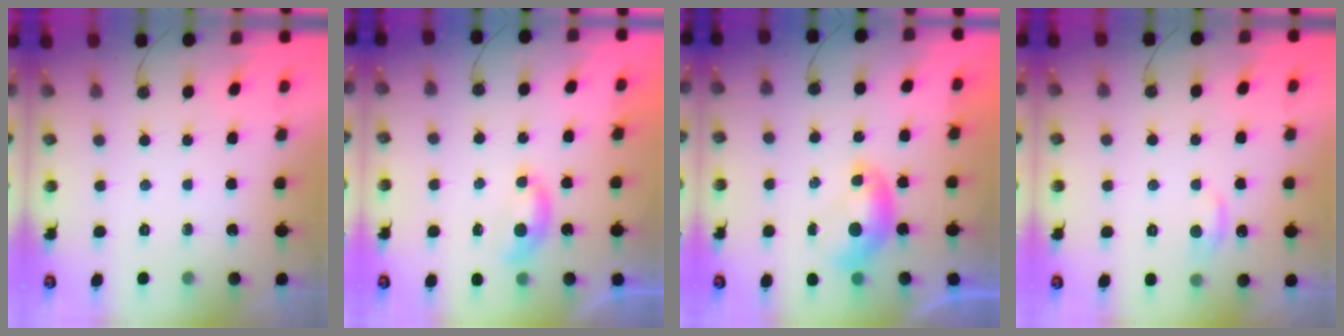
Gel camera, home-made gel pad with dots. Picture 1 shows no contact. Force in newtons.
{"total": 1.6, "press": 1.5, "slide": 0.5}
{"total": 0.0}
{"total": 1.1, "press": 0.8, "slide": 0.6}